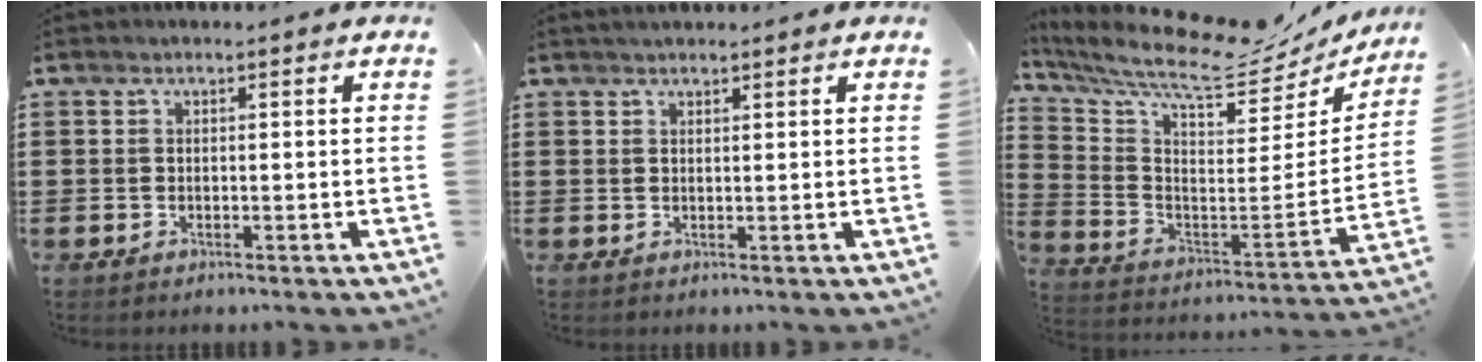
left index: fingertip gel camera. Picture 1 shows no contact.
{"total": 1.0, "force": [0.9, 0.3, 0.3], "torque": [-0.006, 0.003, 0.017]}
{"total": 10.2, "force": [8.6, 1.8, 5.2], "torque": [-0.134, -0.072, 0.140]}